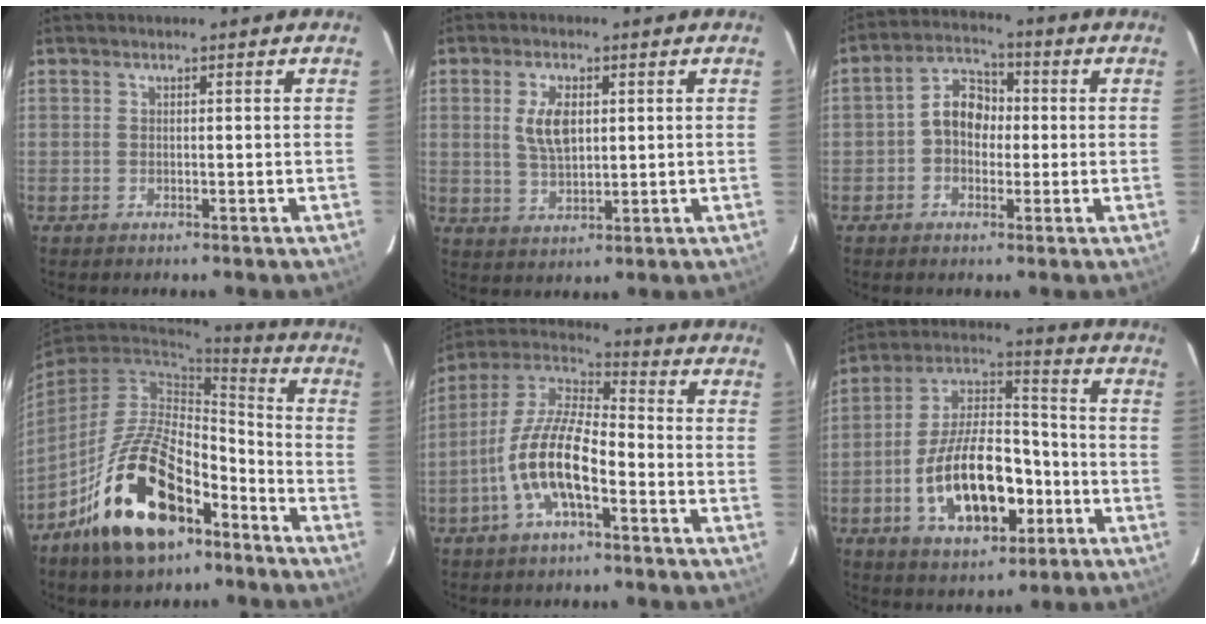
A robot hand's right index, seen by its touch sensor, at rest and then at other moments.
{"total": 6.3, "force": [1.4, 3.3, 5.3], "torque": [-0.100, 0.003, 0.031]}
{"total": 6.7, "force": [-0.5, 5.2, 4.2], "torque": [-0.080, 0.029, -0.013]}
{"total": 19.3, "force": [-11.2, 9.2, 12.8], "torque": [-0.241, 0.011, -0.185]}
{"total": 13.1, "force": [-5.1, 4.4, 11.2], "torque": [-0.230, 0.002, -0.101]}
{"total": 18.6, "force": [-6.1, 9.4, 14.8], "torque": [-0.283, 0.015, -0.090]}